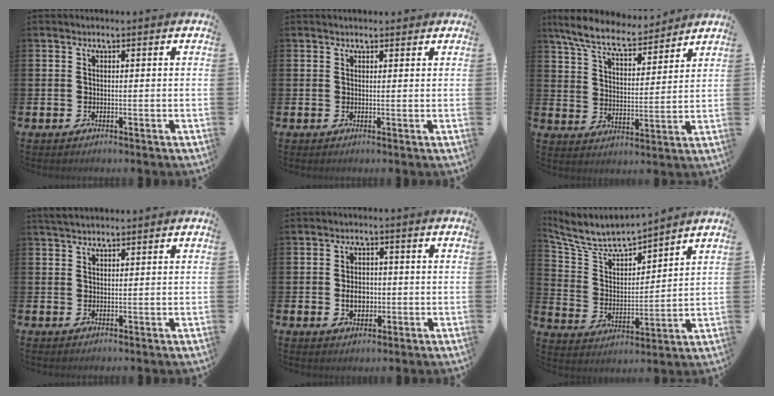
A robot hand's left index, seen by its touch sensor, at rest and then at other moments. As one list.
[{"total": 1.3, "force": [1.2, 0.5, 0.2], "torque": [0.011, 0.000, 0.020]}, {"total": 8.5, "force": [7.8, 1.6, 3.1], "torque": [-0.086, -0.041, 0.138]}, {"total": 2.9, "force": [2.7, 0.6, 0.8], "torque": [-0.013, -0.008, 0.050]}, {"total": 3.6, "force": [-0.2, 2.5, 2.5], "torque": [-0.028, -0.003, -0.012]}, {"total": 7.0, "force": [6.7, 1.3, 1.6], "torque": [-0.065, -0.052, 0.113]}]